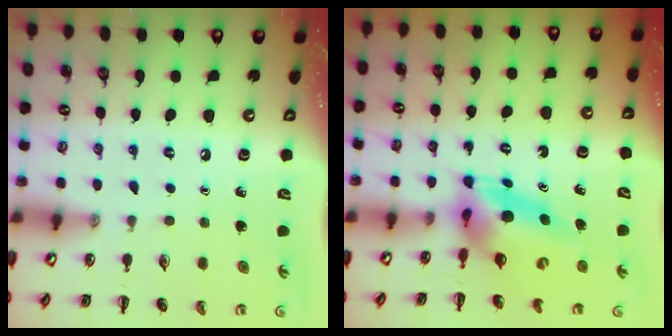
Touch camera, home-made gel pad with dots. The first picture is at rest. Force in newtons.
{"total": 5.8, "press": 5.6, "slide": 1.5}